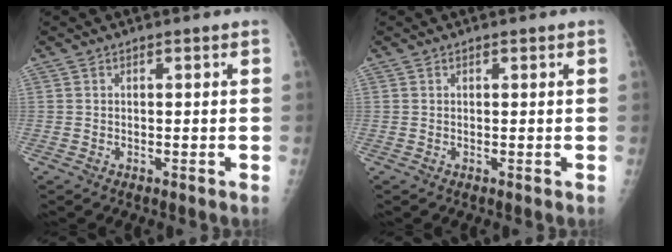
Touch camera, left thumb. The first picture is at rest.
{"total": 0.0}